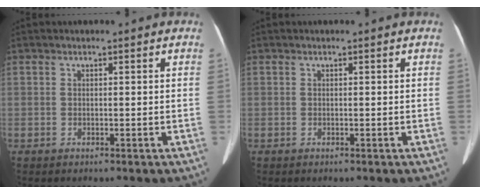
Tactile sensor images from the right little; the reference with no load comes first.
{"total": 0.0}